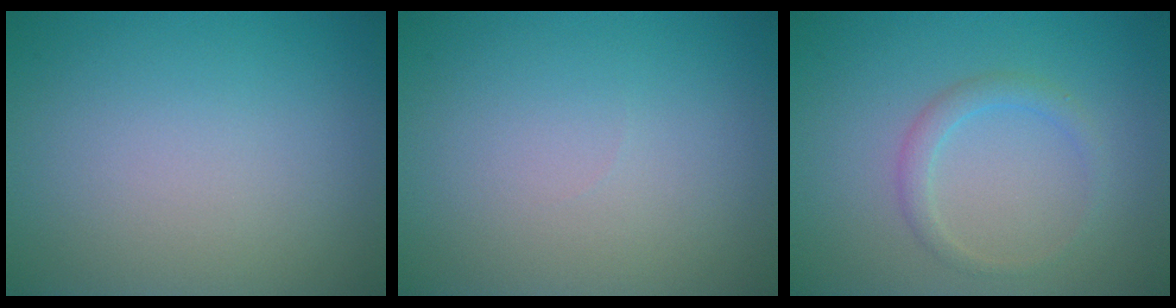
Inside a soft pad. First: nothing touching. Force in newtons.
{"total": 0.0}
{"total": 1.6, "press": 1.6, "slide": 0.1}